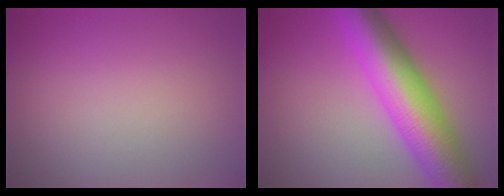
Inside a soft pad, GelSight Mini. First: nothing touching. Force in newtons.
{"total": 10.8, "press": 10.8, "slide": 0.2}